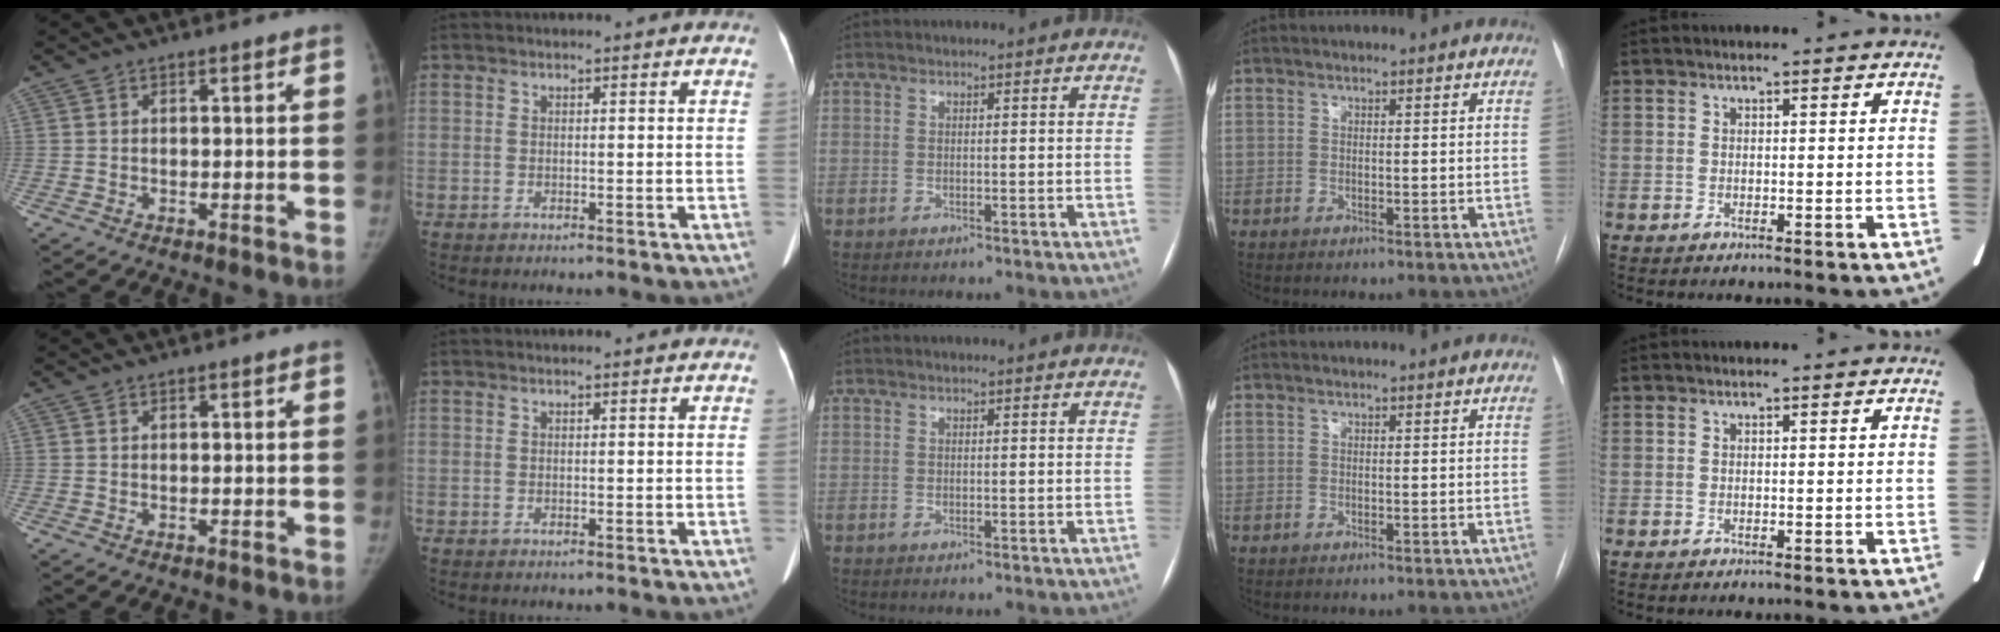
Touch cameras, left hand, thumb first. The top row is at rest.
{}